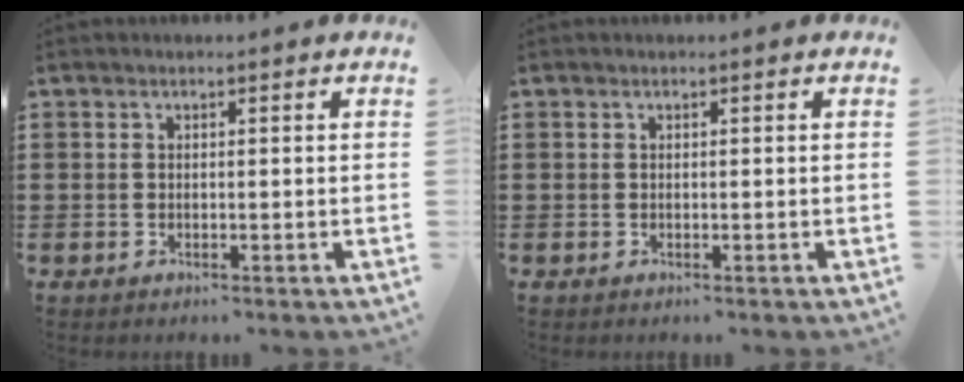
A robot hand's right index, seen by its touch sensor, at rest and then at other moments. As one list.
[{"total": 0.0}]